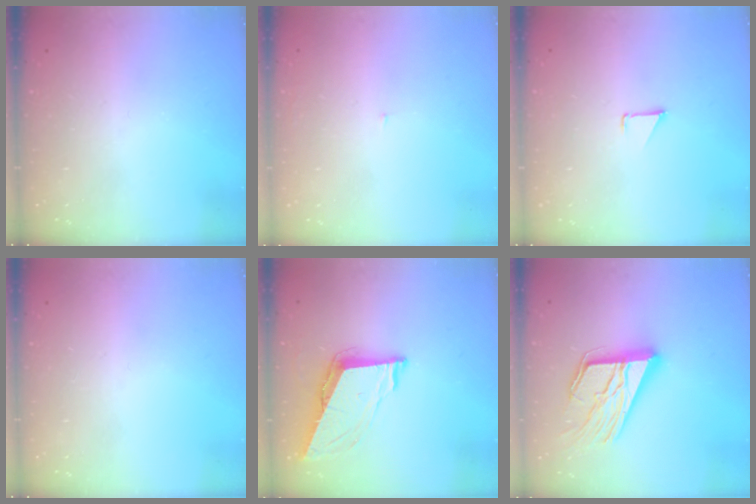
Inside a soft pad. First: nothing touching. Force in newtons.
{"total": 2.1, "press": 2.1, "slide": 0.2}
{"total": 0.9, "press": 0.9, "slide": 0.1}
{"total": 0.0}
{"total": 9.3, "press": 8.8, "slide": 3.2}
{"total": 20.2, "press": 20.0, "slide": 2.6}